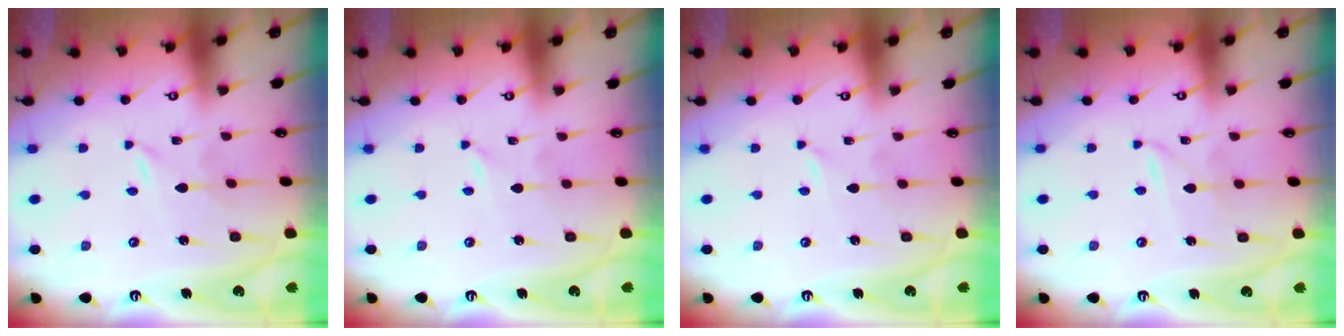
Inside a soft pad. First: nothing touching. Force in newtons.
{"total": 0.0}
{"total": 0.0}
{"total": 2.2, "press": 2.2, "slide": 0.1}